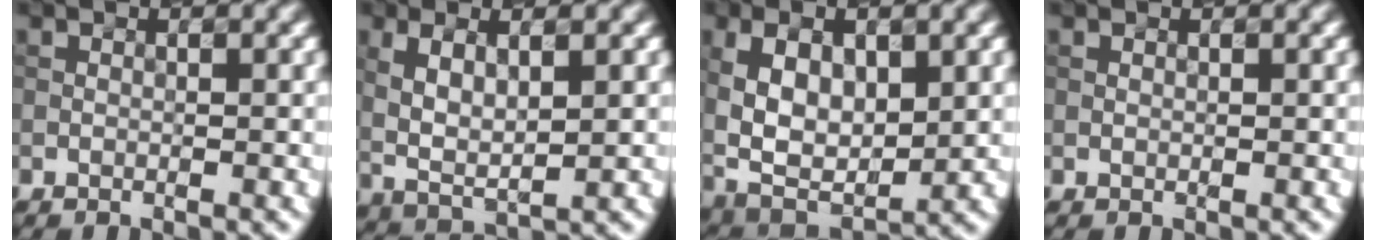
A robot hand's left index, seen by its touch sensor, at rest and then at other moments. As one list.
[{"total": 3.9, "force": [1.1, 1.4, 3.5], "torque": [-0.076, -0.004, 0.026]}, {"total": 8.8, "force": [1.7, 4.9, 7.1], "torque": [-0.153, 0.002, 0.031]}, {"total": 0.0}]